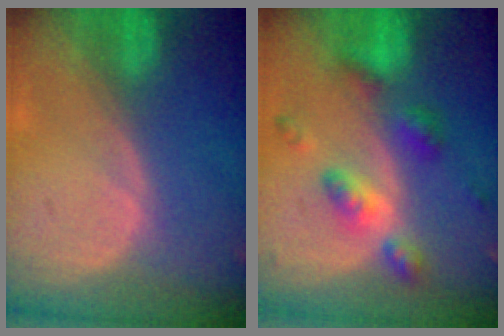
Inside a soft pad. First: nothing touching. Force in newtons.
{"total": 6.9, "press": 6.9, "slide": 0.5}